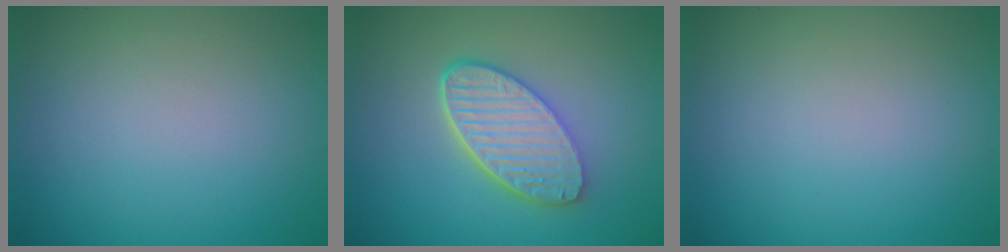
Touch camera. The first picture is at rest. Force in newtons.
{"total": 5.8, "press": 4.5, "slide": 3.6}
{"total": 0.0}